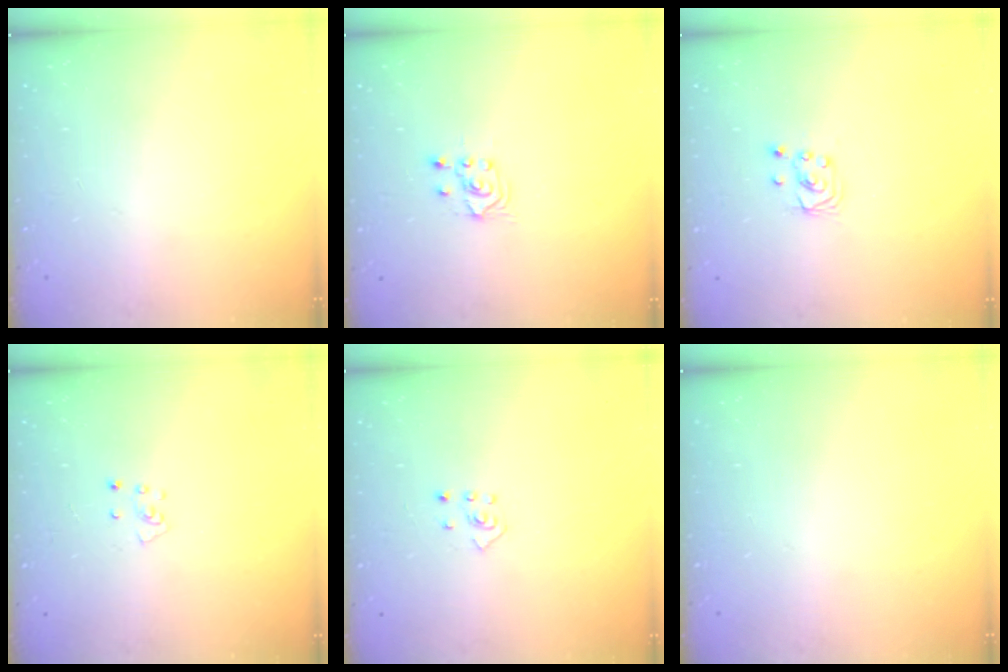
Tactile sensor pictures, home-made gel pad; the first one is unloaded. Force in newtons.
{"total": 2.5, "press": 2.4, "slide": 0.7}
{"total": 2.7, "press": 2.7, "slide": 0.2}
{"total": 3.5, "press": 3.5, "slide": 0.3}
{"total": 3.6, "press": 3.6, "slide": 0.6}
{"total": 0.0}